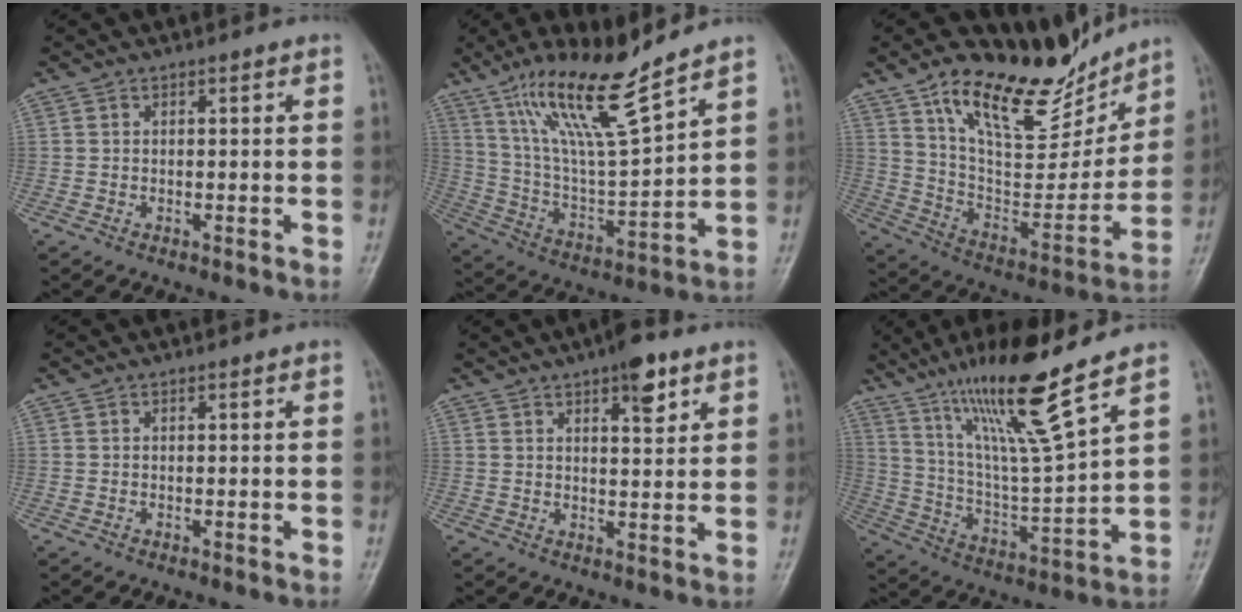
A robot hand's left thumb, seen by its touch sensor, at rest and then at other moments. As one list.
[{"total": 16.9, "force": [11.9, 2.2, 11.8], "torque": [-0.206, -0.063, 0.233]}, {"total": 21.1, "force": [15.5, 8.4, 11.6], "torque": [-0.131, -0.081, 0.270]}, {"total": 0.0}, {"total": 6.6, "force": [3.8, 2.3, 4.9], "torque": [-0.056, -0.017, 0.051]}, {"total": 17.9, "force": [12.1, 1.1, 13.2], "torque": [-0.225, -0.064, 0.224]}]